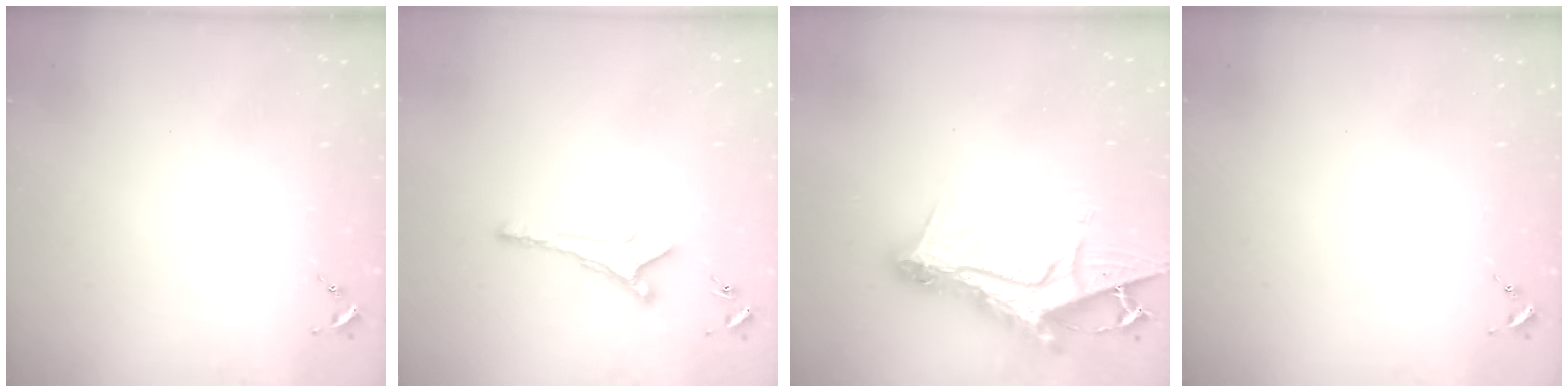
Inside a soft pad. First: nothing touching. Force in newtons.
{"total": 5.9, "press": 5.8, "slide": 0.7}
{"total": 19.4, "press": 19.4, "slide": 1.4}
{"total": 0.0}